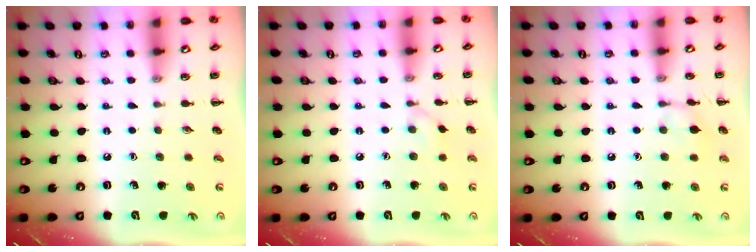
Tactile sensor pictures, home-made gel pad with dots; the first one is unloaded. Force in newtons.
{"total": 3.4, "press": 3.1, "slide": 1.4}
{"total": 7.7, "press": 7.4, "slide": 1.9}